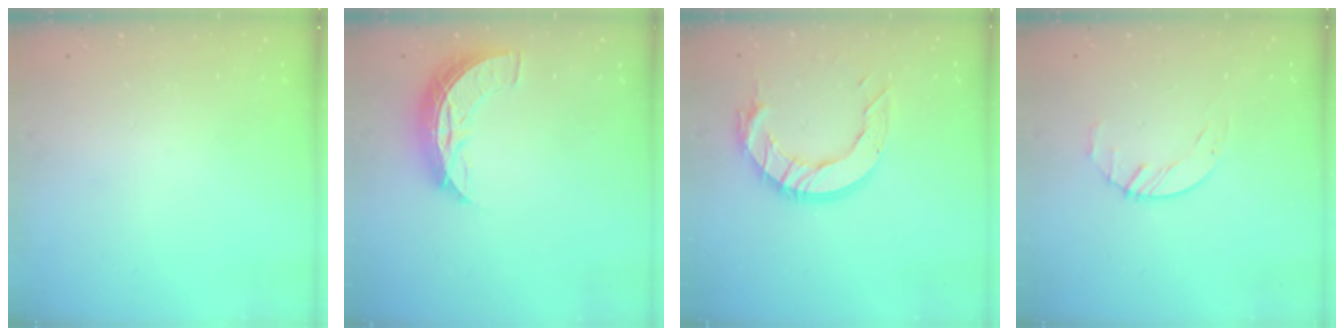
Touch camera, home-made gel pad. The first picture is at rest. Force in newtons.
{"total": 8.3, "press": 8.3, "slide": 0.4}
{"total": 13.0, "press": 12.9, "slide": 1.2}
{"total": 2.1, "press": 2.1, "slide": 0.3}